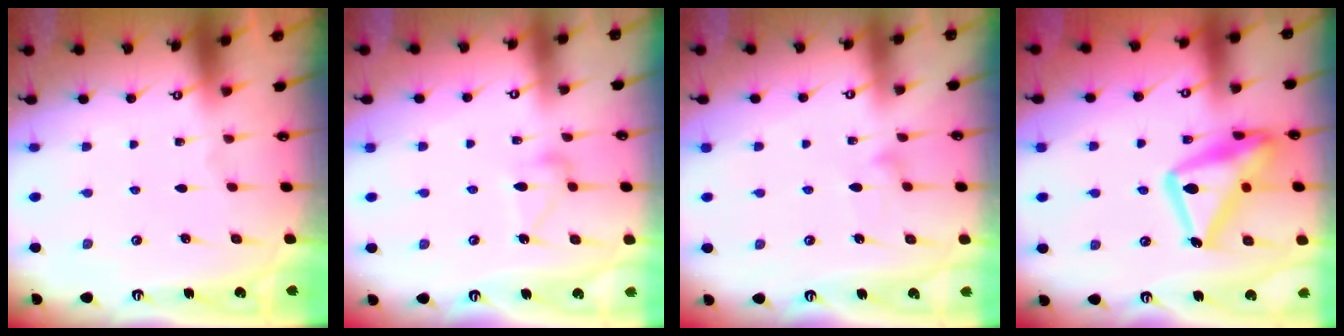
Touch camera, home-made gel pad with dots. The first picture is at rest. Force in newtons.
{"total": 10.5, "press": 10.5, "slide": 0.4}
{"total": 8.3, "press": 8.3, "slide": 0.5}
{"total": 20.6, "press": 20.6, "slide": 1.4}